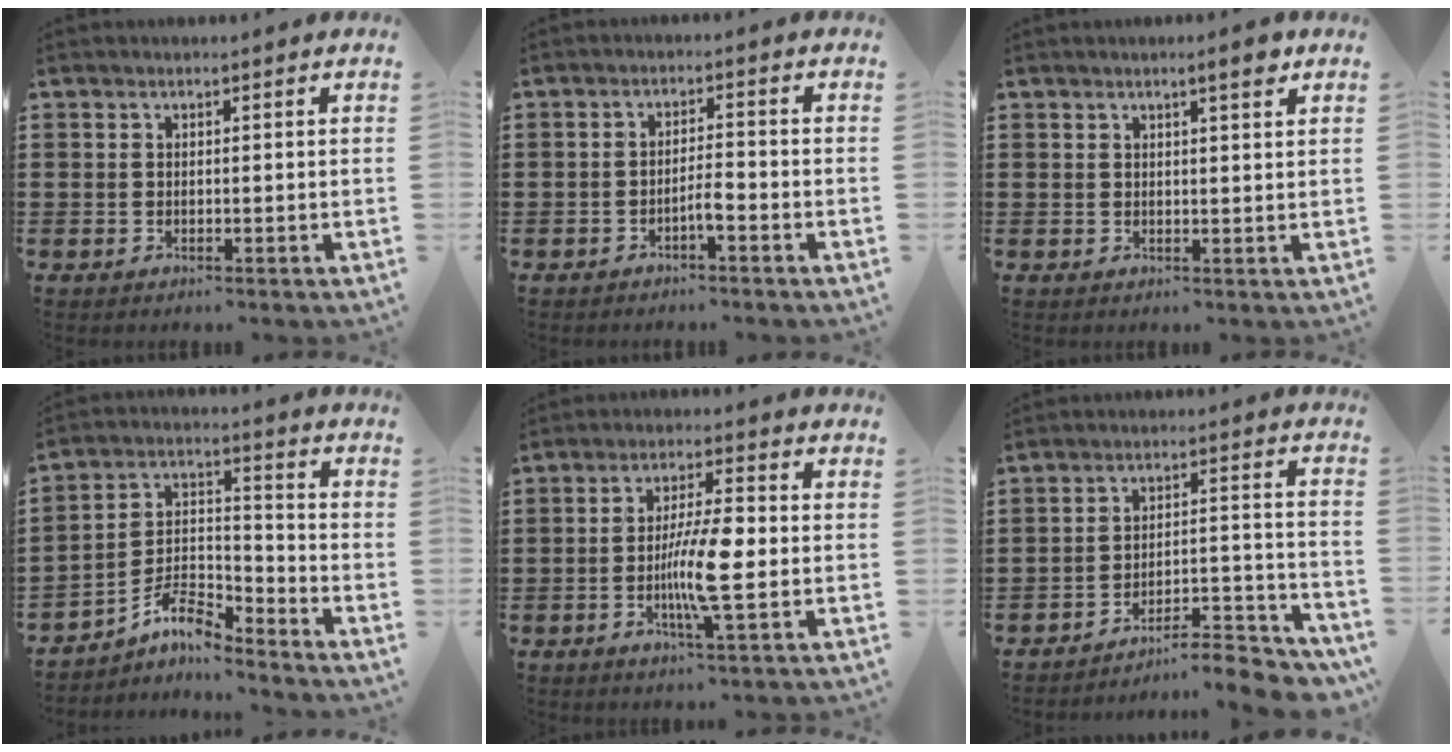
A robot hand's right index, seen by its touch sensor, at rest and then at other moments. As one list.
[{"total": 2.6, "force": [-1.5, 0.3, 2.1], "torque": [-0.046, 0.001, -0.031]}, {"total": 2.8, "force": [1.9, 0.2, 2.1], "torque": [-0.027, -0.003, 0.028]}, {"total": 7.1, "force": [-5.8, 2.1, 3.4], "torque": [-0.083, -0.004, -0.117]}, {"total": 9.0, "force": [-1.5, 1.5, 8.8], "torque": [-0.169, -0.008, -0.032]}, {"total": 7.2, "force": [-6.8, 0.8, 2.2], "torque": [-0.028, 0.008, -0.131]}]